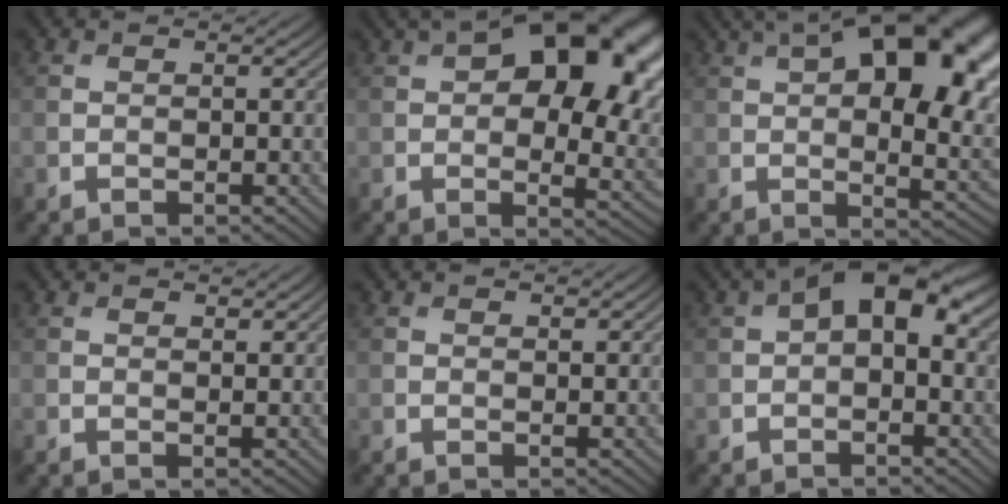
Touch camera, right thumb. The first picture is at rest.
{"total": 18.5, "force": [6.1, 10.5, 14.0], "torque": [-0.180, 0.017, 0.096]}
{"total": 21.7, "force": [7.7, 10.7, 17.3], "torque": [-0.252, 0.051, 0.123]}
{"total": 1.4, "force": [1.2, 0.5, 0.7], "torque": [-0.013, -0.003, 0.024]}
{"total": 0.8, "force": [0.7, 0.2, 0.3], "torque": [-0.010, -0.002, 0.013]}
{"total": 7.9, "force": [1.8, 4.1, 6.5], "torque": [-0.100, 0.017, 0.021]}